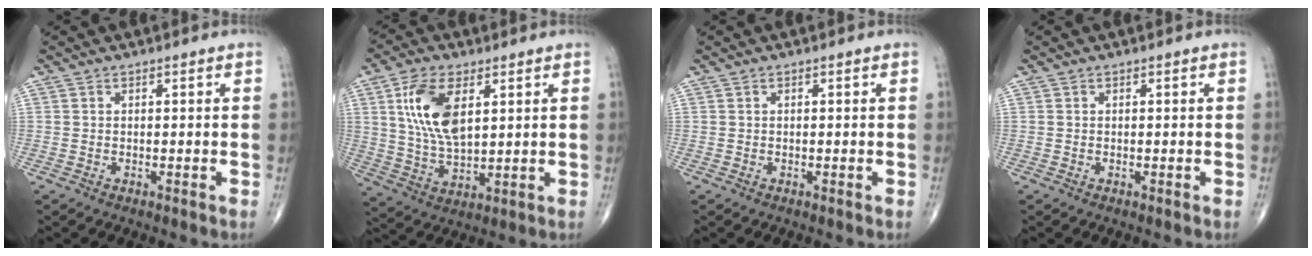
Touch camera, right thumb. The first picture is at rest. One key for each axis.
{"total": 12.3, "fx": 4.0, "fy": 6.1, "fz": 9.9, "tx": -0.192, "ty": -0.016, "tz": 0.080}
{"total": 0.0}
{"total": 0.0}